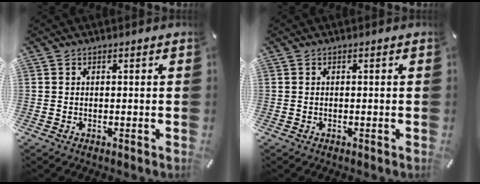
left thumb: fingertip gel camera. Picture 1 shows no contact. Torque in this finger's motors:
{"motor_torque": [0.00, 0.00, -0.05, 0.05, 0.00]}